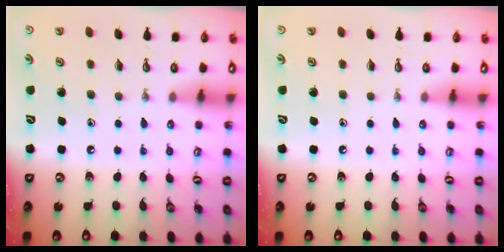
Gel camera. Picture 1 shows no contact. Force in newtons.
{"total": 0.0}